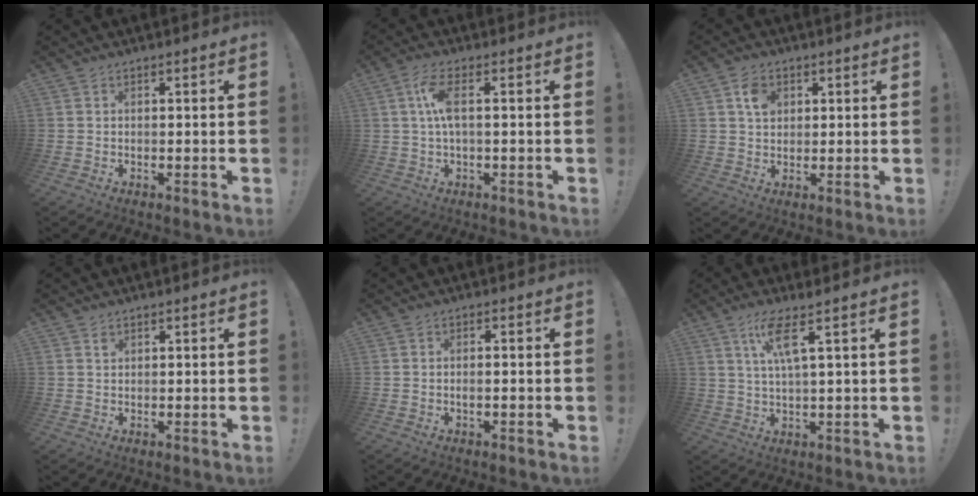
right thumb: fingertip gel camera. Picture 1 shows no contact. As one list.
[{"total": 7.1, "force": [1.2, 1.8, 6.8], "torque": [-0.149, -0.001, 0.019]}, {"total": 5.8, "force": [2.3, 4.4, 2.9], "torque": [-0.043, 0.000, 0.041]}, {"total": 0.9, "force": [0.6, 0.6, 0.3], "torque": [0.001, -0.003, 0.011]}, {"total": 1.5, "force": [-0.9, -0.1, 1.1], "torque": [-0.023, 0.003, -0.017]}, {"total": 7.8, "force": [3.3, 0.7, 7.1], "torque": [-0.141, 0.002, 0.053]}]